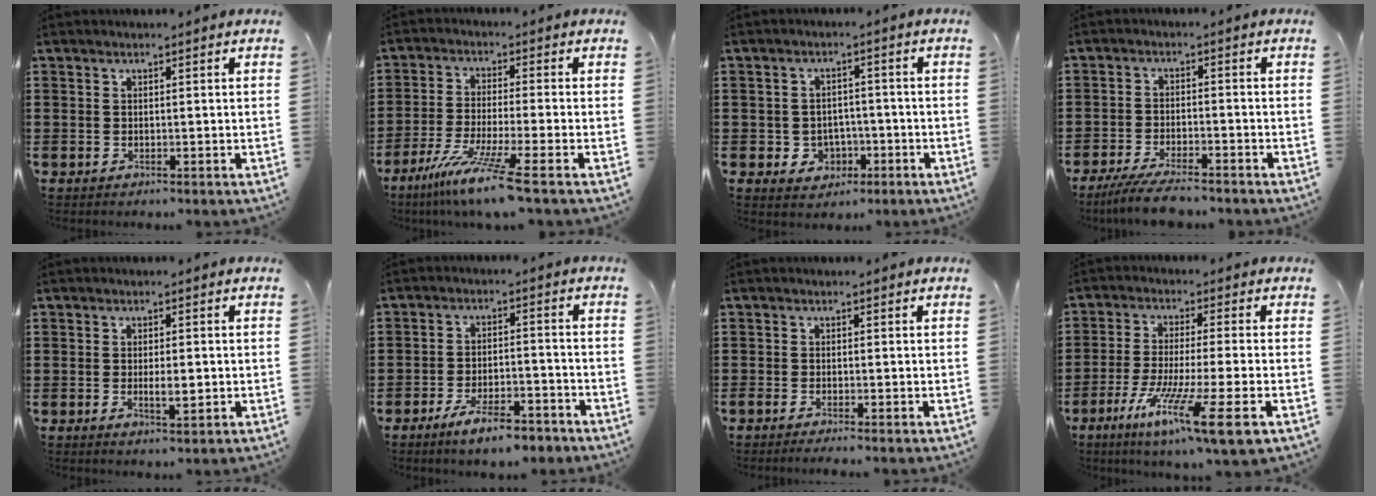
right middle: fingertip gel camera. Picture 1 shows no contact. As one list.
[{"total": 8.4, "force": [-6.0, -1.0, 5.7], "torque": [-0.126, -0.026, -0.121]}, {"total": 3.3, "force": [-1.4, 2.8, 1.2], "torque": [-0.032, 0.006, -0.031]}, {"total": 5.3, "force": [-4.6, 0.5, 2.5], "torque": [-0.060, -0.011, -0.091]}, {"total": 3.0, "force": [-0.6, 1.0, 2.7], "torque": [-0.040, -0.001, -0.013]}, {"total": 6.9, "force": [-5.4, 1.5, 4.0], "torque": [-0.074, 0.001, -0.101]}, {"total": 0.8, "force": [-0.6, 0.0, 0.5], "torque": [-0.010, -0.004, -0.010]}, {"total": 11.1, "force": [-6.1, 0.5, 9.2], "torque": [-0.181, -0.011, -0.117]}]